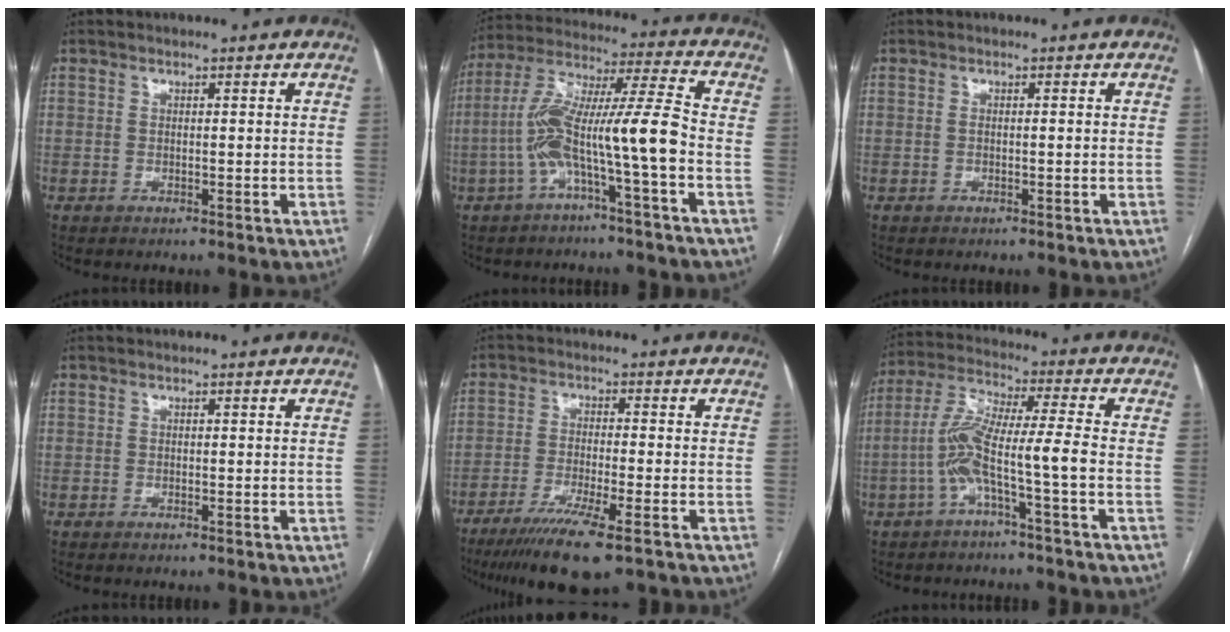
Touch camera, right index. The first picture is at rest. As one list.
[{"total": 12.8, "force": [-3.8, -0.2, 12.2], "torque": [-0.238, 0.031, -0.073]}, {"total": 0.6, "force": [-0.1, 0.1, 0.6], "torque": [-0.011, 0.000, 0.000]}, {"total": 0.0}, {"total": 10.6, "force": [-7.2, 0.5, 7.7], "torque": [-0.129, -0.027, -0.114]}, {"total": 9.0, "force": [-3.0, -0.5, 8.5], "torque": [-0.177, 0.024, -0.061]}]